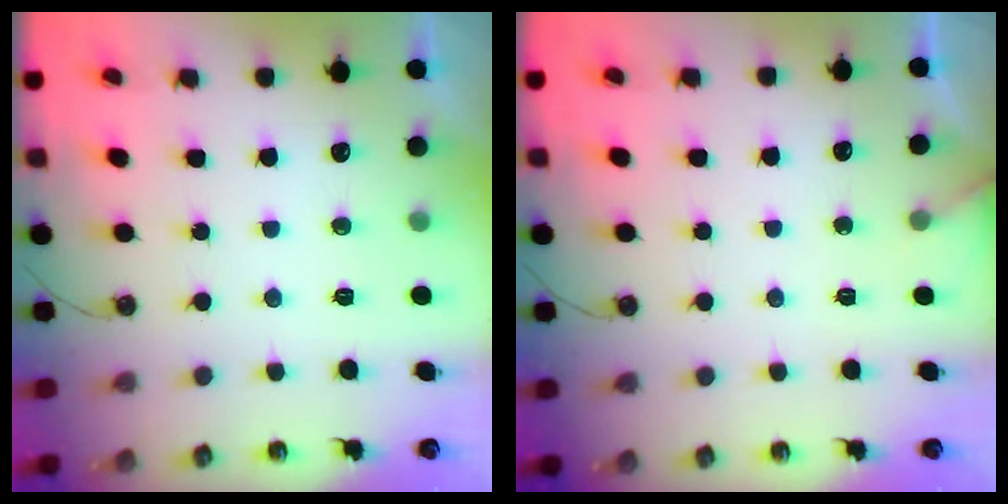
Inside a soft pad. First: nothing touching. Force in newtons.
{"total": 2.5, "press": 2.5, "slide": 0.3}